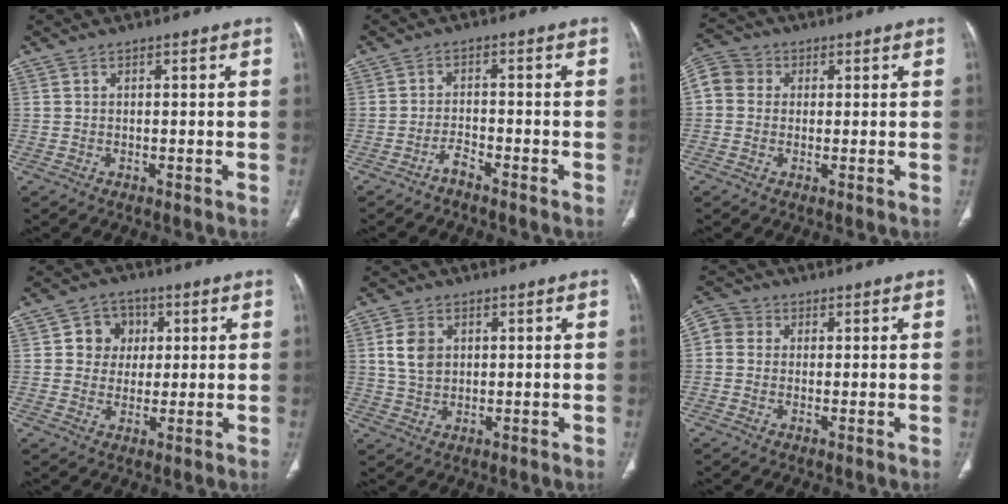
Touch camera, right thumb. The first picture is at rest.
{"total": 2.2, "force": [-2.0, 0.3, 1.0], "torque": [-0.024, 0.015, -0.038]}
{"total": 8.2, "force": [1.4, 7.4, 3.3], "torque": [-0.061, 0.022, 0.020]}
{"total": 6.9, "force": [1.5, 6.4, 2.2], "torque": [0.007, 0.005, 0.020]}
{"total": 5.7, "force": [1.4, 4.2, 3.6], "torque": [-0.054, -0.005, 0.030]}
{"total": 5.8, "force": [1.0, 5.3, 1.9], "torque": [-0.028, 0.014, 0.015]}